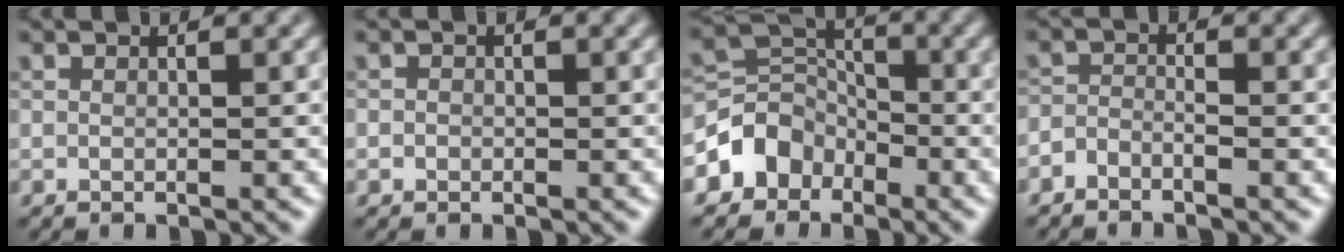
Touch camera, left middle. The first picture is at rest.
{"total": 0.6, "force": [-0.2, 0.5, 0.1], "torque": [0.002, -0.004, -0.004]}
{"total": 3.9, "force": [-2.2, 3.2, 0.8], "torque": [-0.002, 0.008, -0.050]}
{"total": 1.3, "force": [-1.1, 0.5, 0.6], "torque": [-0.012, 0.003, -0.025]}